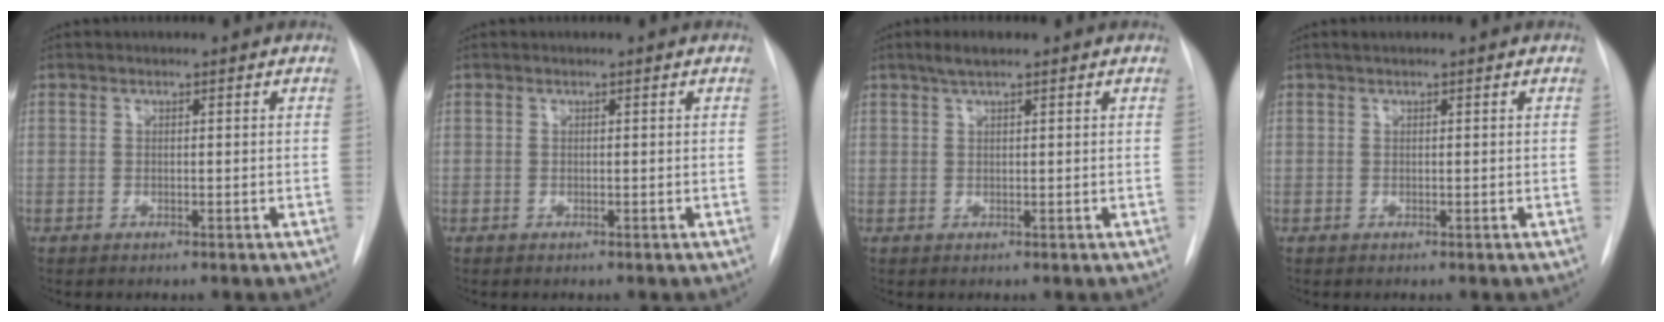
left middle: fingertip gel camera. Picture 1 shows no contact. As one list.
[{"total": 0.0}, {"total": 2.5, "force": [1.8, 0.3, 1.8], "torque": [-0.039, 0.007, 0.033]}, {"total": 0.7, "force": [0.5, 0.0, 0.4], "torque": [-0.011, 0.007, 0.010]}]